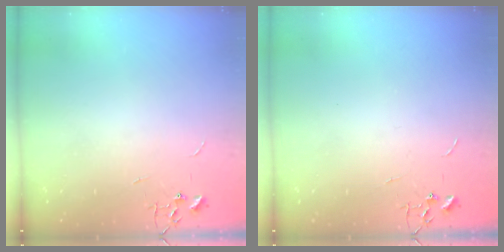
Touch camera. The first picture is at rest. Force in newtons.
{"total": 0.0}